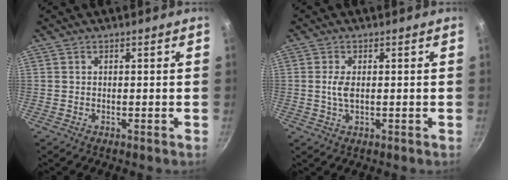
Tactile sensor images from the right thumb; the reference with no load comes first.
{"total": 3.0, "force": [0.2, 1.3, 2.6], "torque": [-0.057, -0.001, 0.005]}